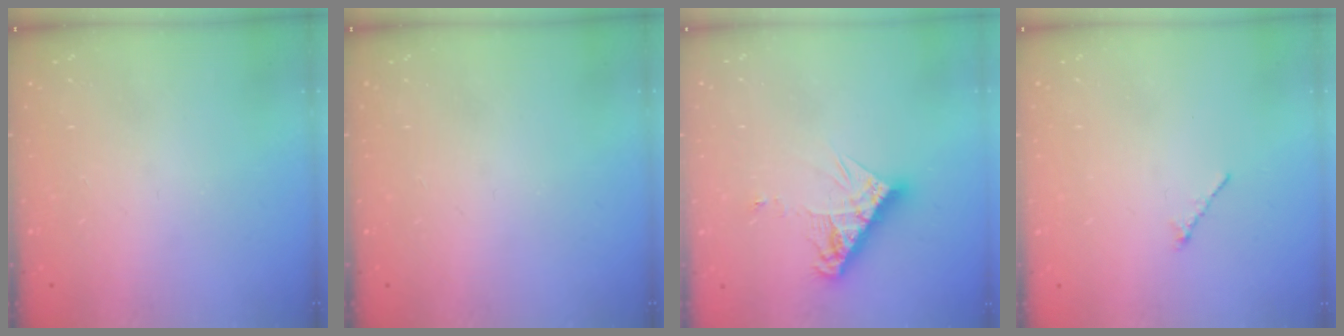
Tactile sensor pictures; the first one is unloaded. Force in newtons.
{"total": 0.0}
{"total": 10.5, "press": 10.4, "slide": 0.9}
{"total": 0.8, "press": 0.7, "slide": 0.4}